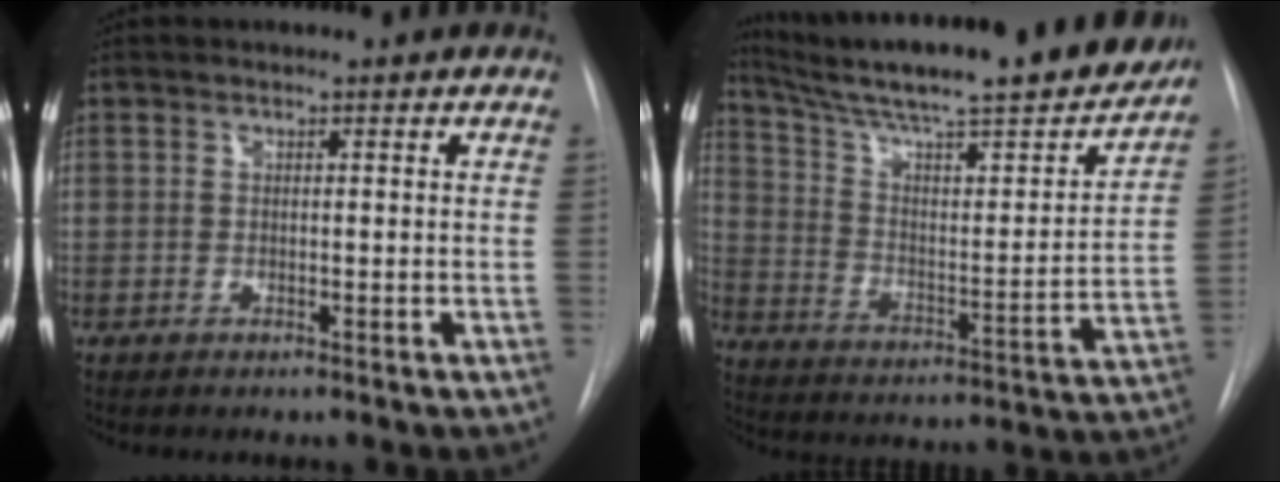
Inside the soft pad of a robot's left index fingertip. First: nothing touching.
{"total": 26.7, "force": [23.2, 2.5, 12.9], "torque": [-0.212, -0.047, 0.330]}